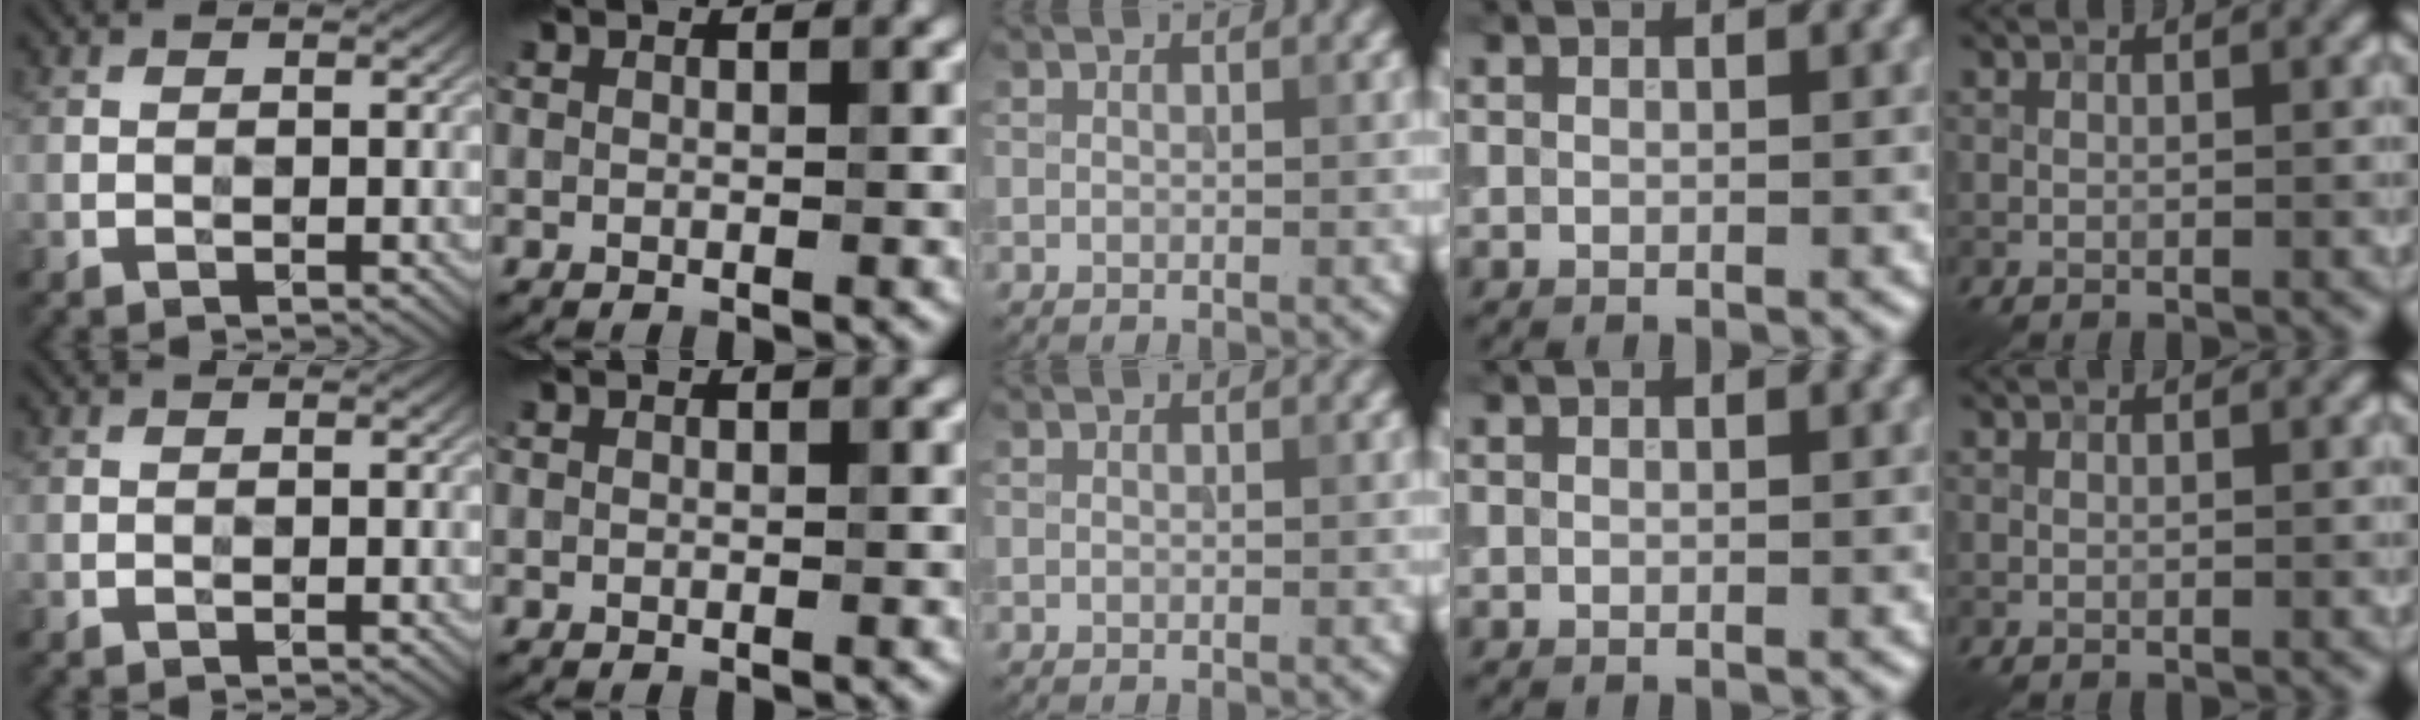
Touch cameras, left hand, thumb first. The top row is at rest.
{}